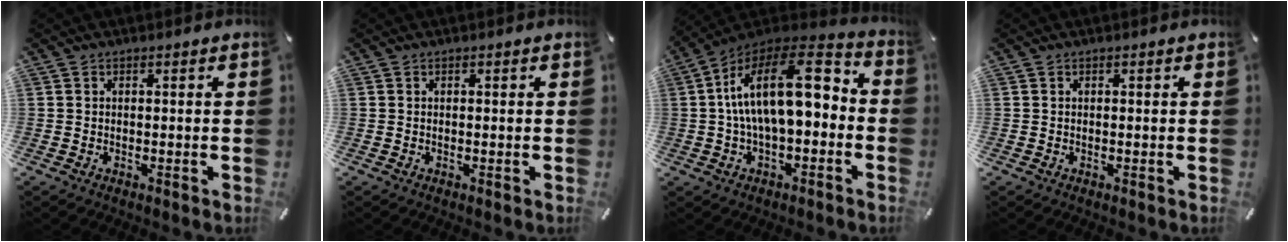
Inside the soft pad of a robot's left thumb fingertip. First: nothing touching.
{"total": 0.0}
{"total": 18.7, "force": [2.0, 9.7, 15.9], "torque": [-0.286, -0.002, 0.030]}
{"total": 0.0}